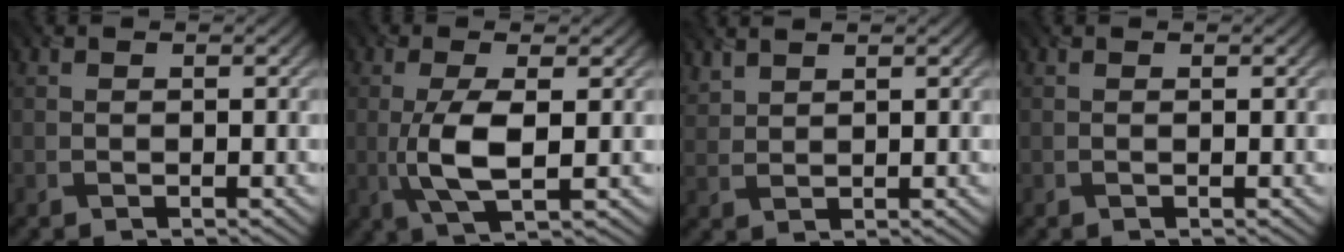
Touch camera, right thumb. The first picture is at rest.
{"total": 6.0, "force": [-0.3, 1.8, 5.7], "torque": [-0.127, -0.001, -0.007]}
{"total": 2.2, "force": [2.0, 0.5, 0.6], "torque": [-0.017, 0.004, 0.050]}
{"total": 0.0}